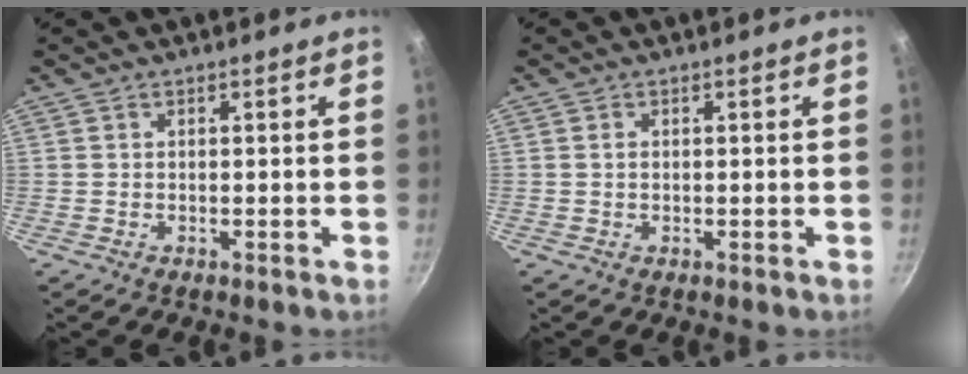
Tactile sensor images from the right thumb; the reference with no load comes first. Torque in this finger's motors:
{"motor_torque": [-0.36, -0.47, -0.60, 0.33, -0.08]}